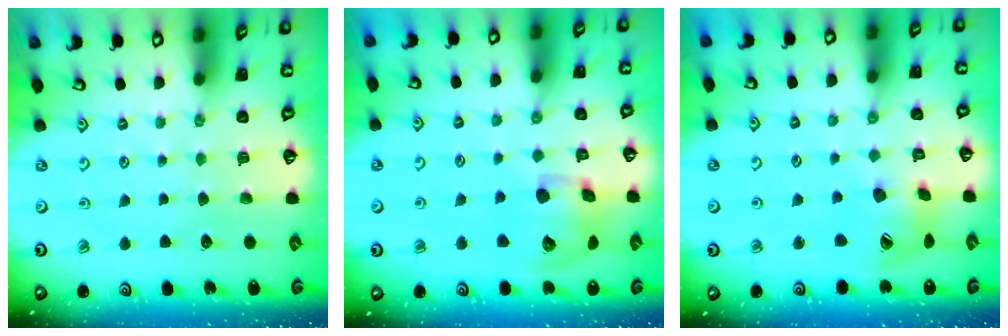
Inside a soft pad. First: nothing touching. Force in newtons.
{"total": 14.0, "press": 13.8, "slide": 2.2}
{"total": 13.6, "press": 13.5, "slide": 1.6}